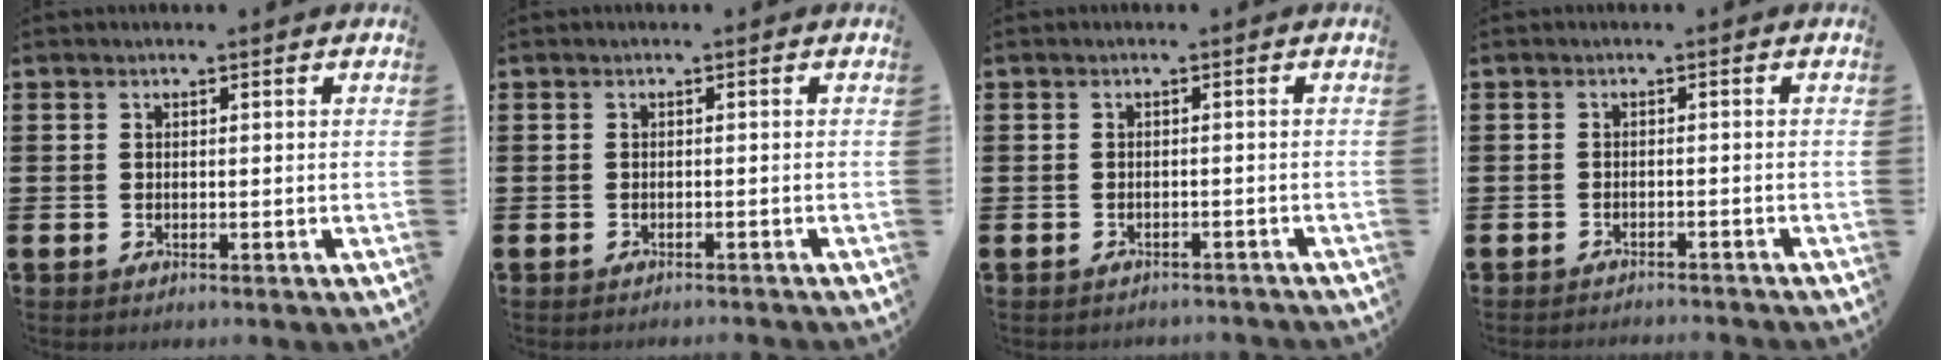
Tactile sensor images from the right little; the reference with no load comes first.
{"total": 0.5, "force": [-0.5, -0.2, 0.0], "torque": [0.001, -0.001, -0.011]}
{"total": 0.9, "force": [-0.9, 0.0, 0.0], "torque": [-0.002, 0.000, -0.019]}
{"total": 1.0, "force": [-1.0, -0.2, 0.0], "torque": [-0.001, 0.001, -0.022]}